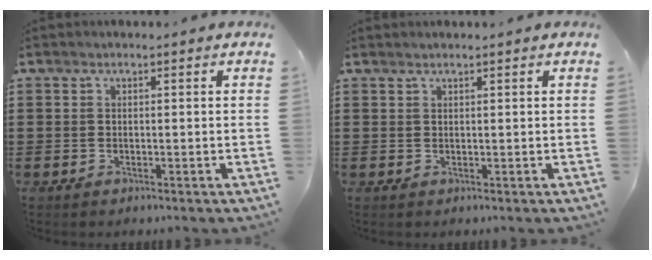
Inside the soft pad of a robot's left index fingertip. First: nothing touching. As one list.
[{"total": 0.5, "force": [0.5, 0.0, 0.2], "torque": [-0.006, -0.001, 0.010]}]